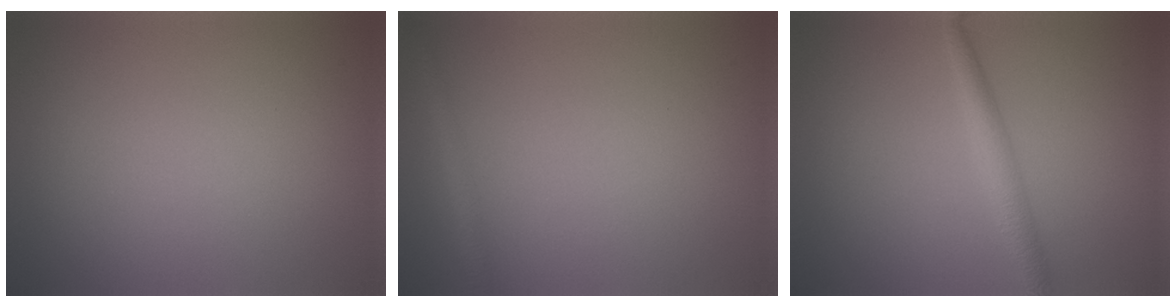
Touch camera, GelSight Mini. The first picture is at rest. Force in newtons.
{"total": 1.3, "press": 1.3, "slide": 0.0}
{"total": 2.3, "press": 2.3, "slide": 0.0}